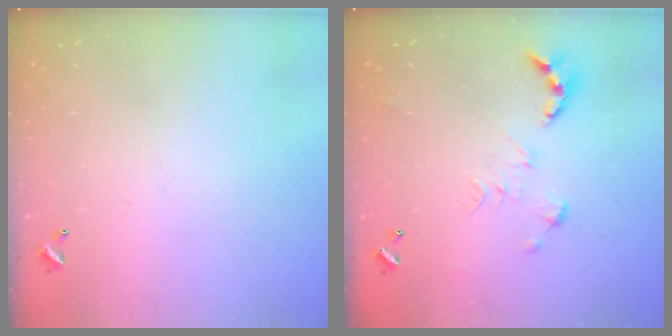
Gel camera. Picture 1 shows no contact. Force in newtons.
{"total": 0.0}